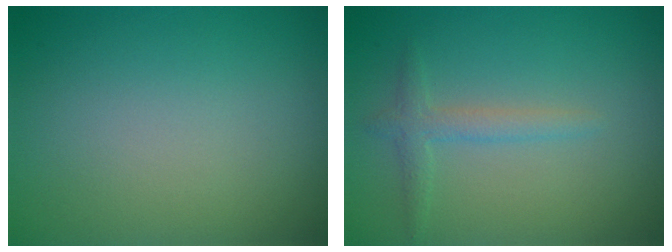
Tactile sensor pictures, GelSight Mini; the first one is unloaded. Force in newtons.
{"total": 1.8, "press": 1.8, "slide": 0.1}